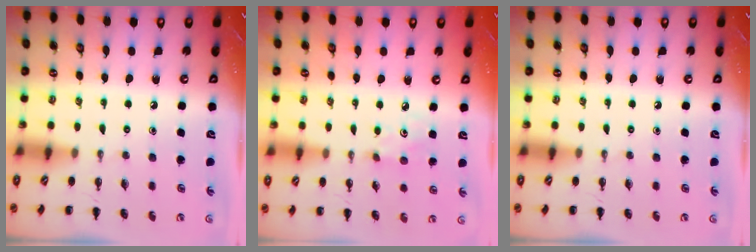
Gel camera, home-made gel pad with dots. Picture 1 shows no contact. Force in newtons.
{"total": 2.7, "press": 2.6, "slide": 0.6}
{"total": 0.0}